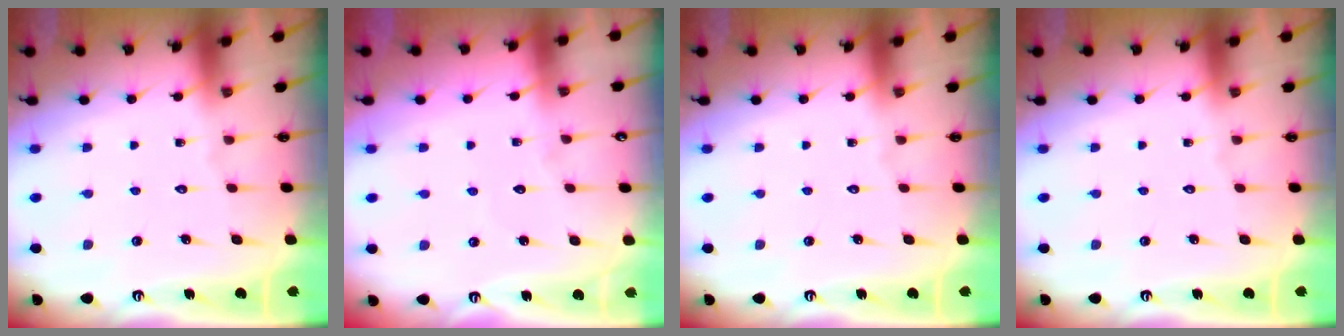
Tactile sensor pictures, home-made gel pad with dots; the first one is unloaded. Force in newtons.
{"total": 3.0, "press": 3.0, "slide": 0.3}
{"total": 0.0}
{"total": 0.0}